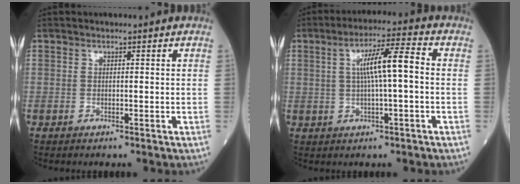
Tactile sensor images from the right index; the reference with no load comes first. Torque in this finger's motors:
{"motor_torque": [0.38, -0.03, 0.22, 0.13]}